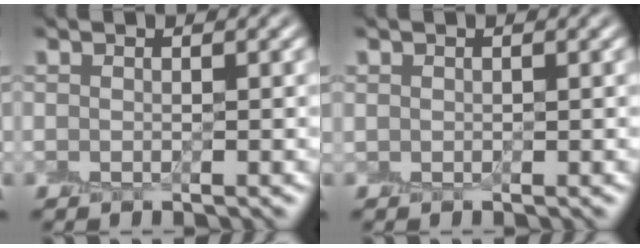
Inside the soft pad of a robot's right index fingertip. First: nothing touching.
{"total": 0.0}